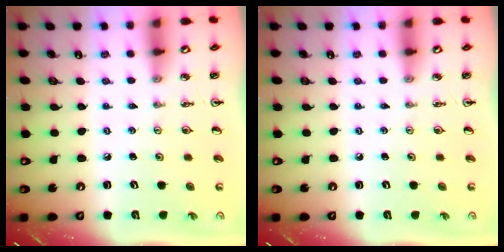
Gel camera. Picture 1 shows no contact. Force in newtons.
{"total": 0.0}